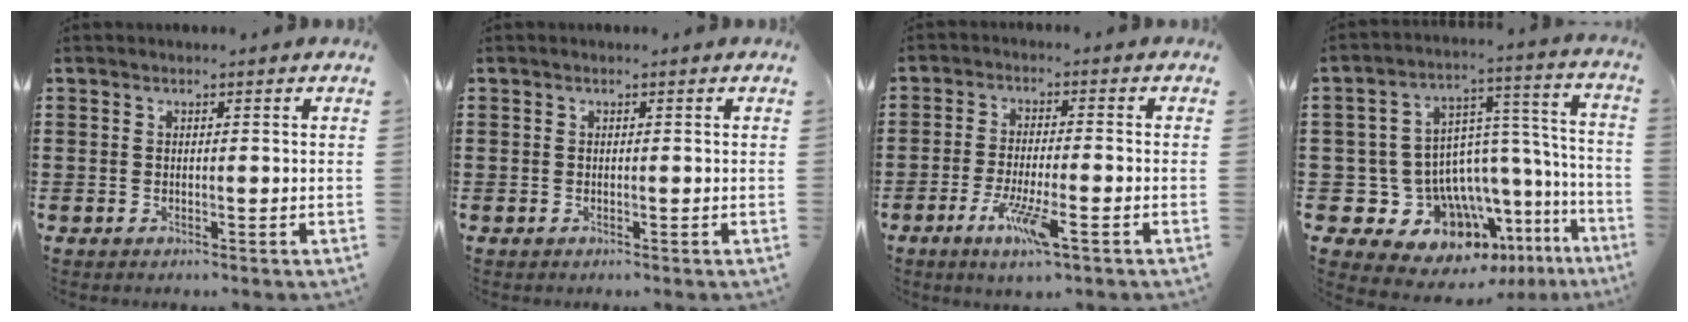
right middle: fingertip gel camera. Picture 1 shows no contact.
{"total": 0.0}
{"total": 6.6, "force": [-3.3, 0.9, 5.7], "torque": [-0.113, -0.014, -0.058]}
{"total": 10.3, "force": [-6.3, 7.7, 2.9], "torque": [-0.078, -0.014, -0.098]}